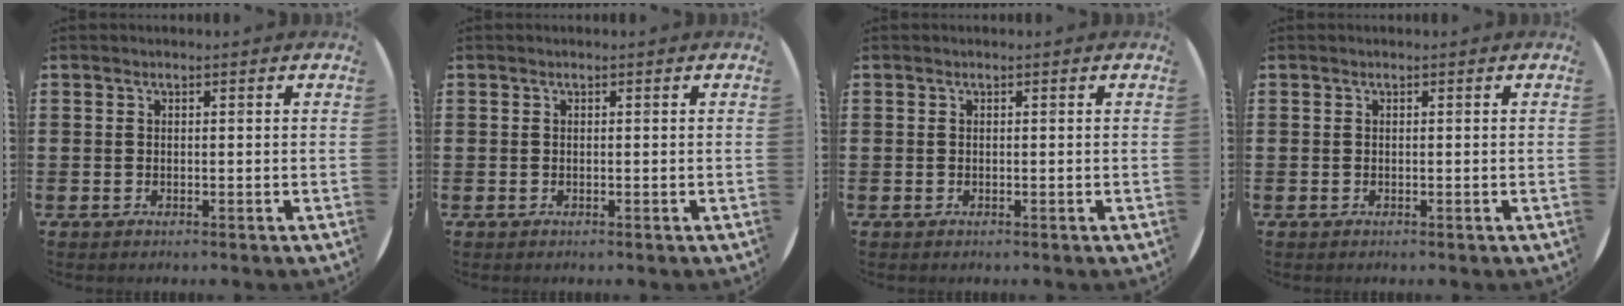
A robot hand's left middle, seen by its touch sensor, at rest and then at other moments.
{"total": 0.0}
{"total": 0.0}
{"total": 0.0}